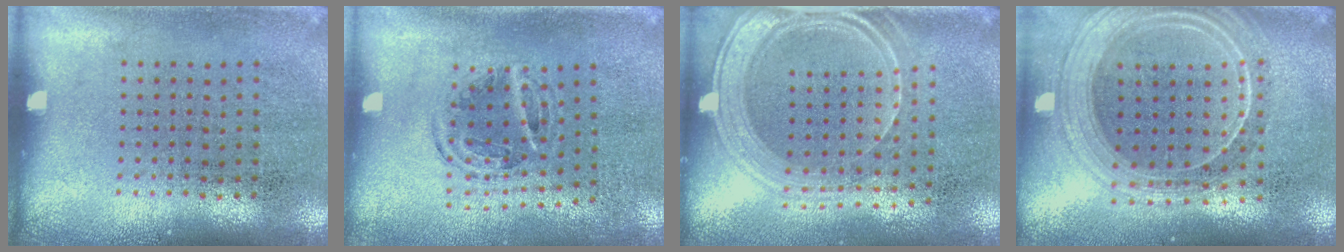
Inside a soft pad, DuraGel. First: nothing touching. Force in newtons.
{"total": 1.1, "press": 1.0, "slide": 0.2}
{"total": 1.9, "press": 1.7, "slide": 0.9}
{"total": 2.2, "press": 1.9, "slide": 1.0}